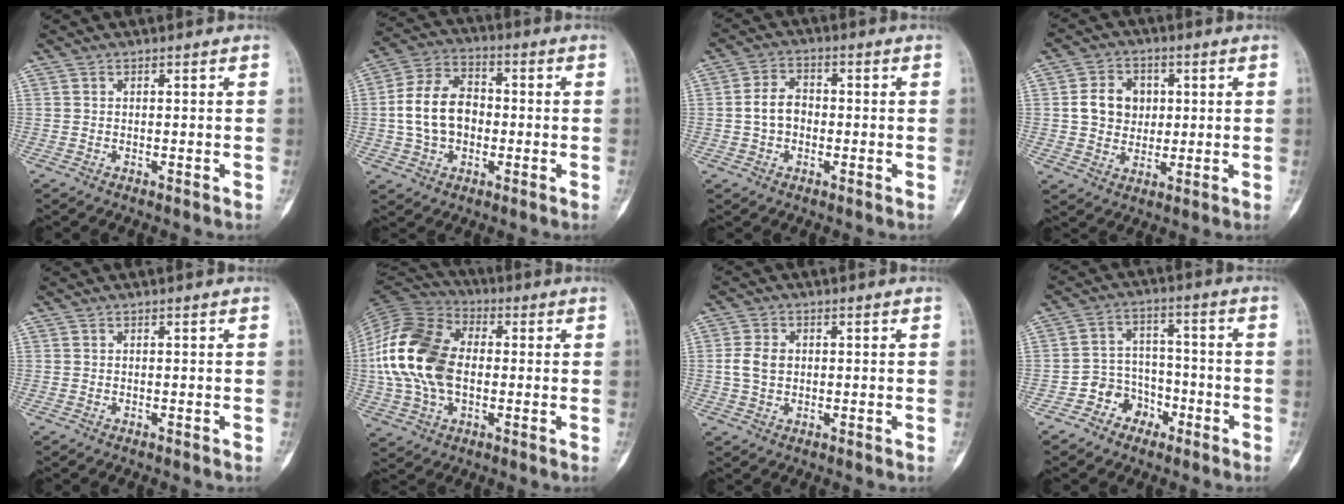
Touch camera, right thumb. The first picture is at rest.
{"total": 12.0, "force": [-0.8, 8.8, 8.2], "torque": [-0.133, 0.031, -0.023]}
{"total": 5.4, "force": [-0.7, 4.0, 3.4], "torque": [-0.051, 0.020, -0.022]}
{"total": 8.6, "force": [1.2, 7.2, 4.6], "torque": [-0.040, -0.001, 0.018]}
{"total": 0.0}
{"total": 18.9, "force": [-0.2, 12.4, 14.2], "torque": [-0.283, 0.020, -0.007]}
{"total": 4.5, "force": [0.3, 3.3, 3.0], "torque": [-0.057, 0.006, 0.004]}
{"total": 7.3, "force": [-4.1, 5.8, 1.5], "torque": [0.019, 0.052, -0.074]}